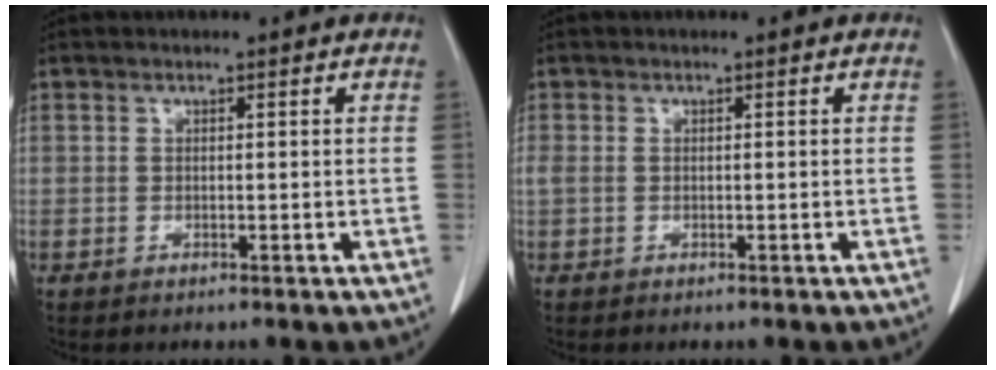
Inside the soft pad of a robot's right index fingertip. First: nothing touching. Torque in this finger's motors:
{"motor_torque": [0.21, 0.08, 0.15, 0.01]}